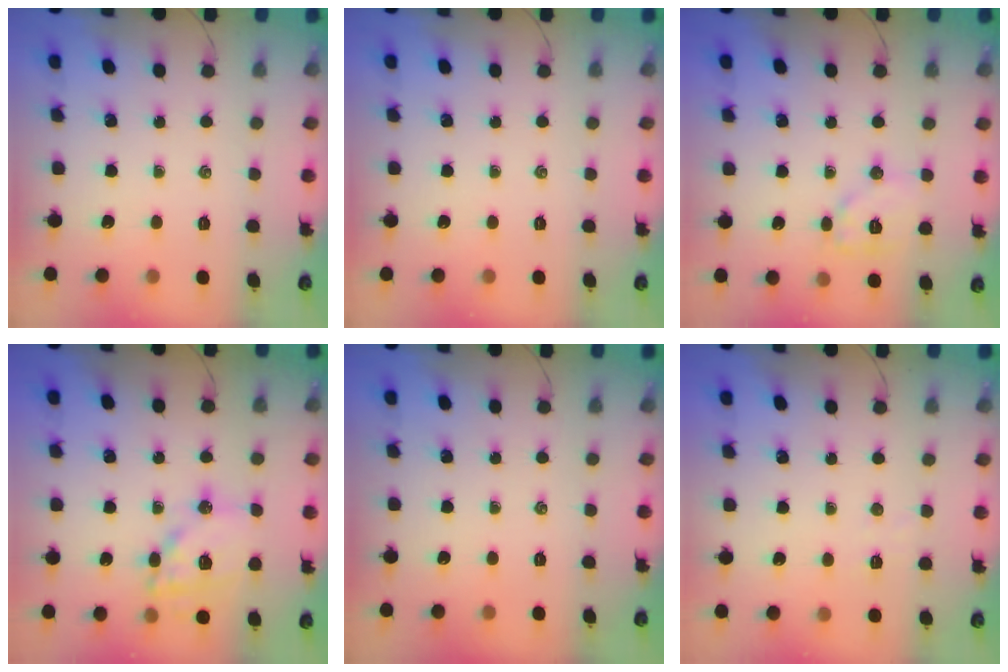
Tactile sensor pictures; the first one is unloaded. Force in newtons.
{"total": 0.0}
{"total": 10.0, "press": 10.0, "slide": 0.2}
{"total": 14.0, "press": 13.9, "slide": 2.2}
{"total": 0.0}
{"total": 2.6, "press": 2.5, "slide": 0.8}